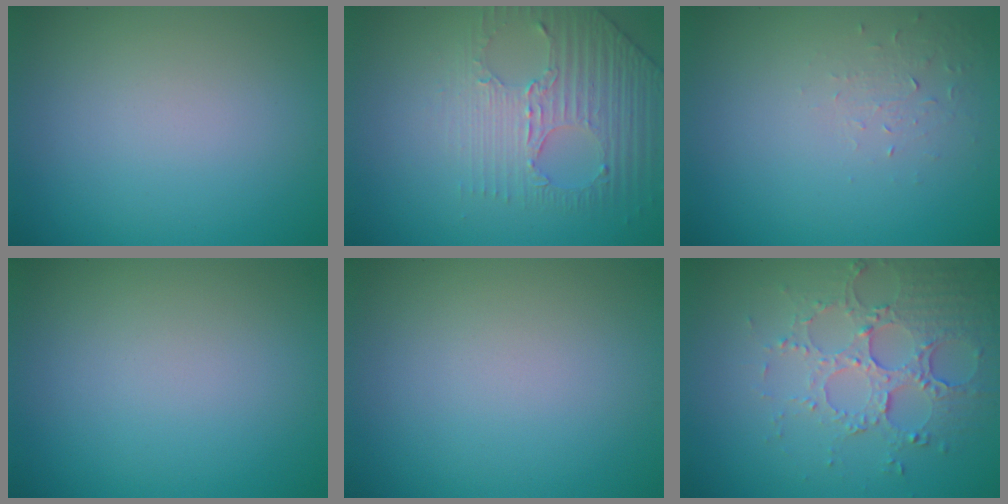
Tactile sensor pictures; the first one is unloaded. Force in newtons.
{"total": 4.4, "press": 3.2, "slide": 3.0}
{"total": 1.0, "press": 0.4, "slide": 0.9}
{"total": 0.0}
{"total": 0.0}
{"total": 5.3, "press": 3.9, "slide": 3.6}